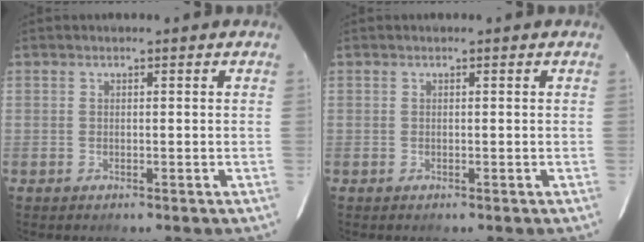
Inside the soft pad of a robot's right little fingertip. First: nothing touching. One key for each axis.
{"total": 0.0}